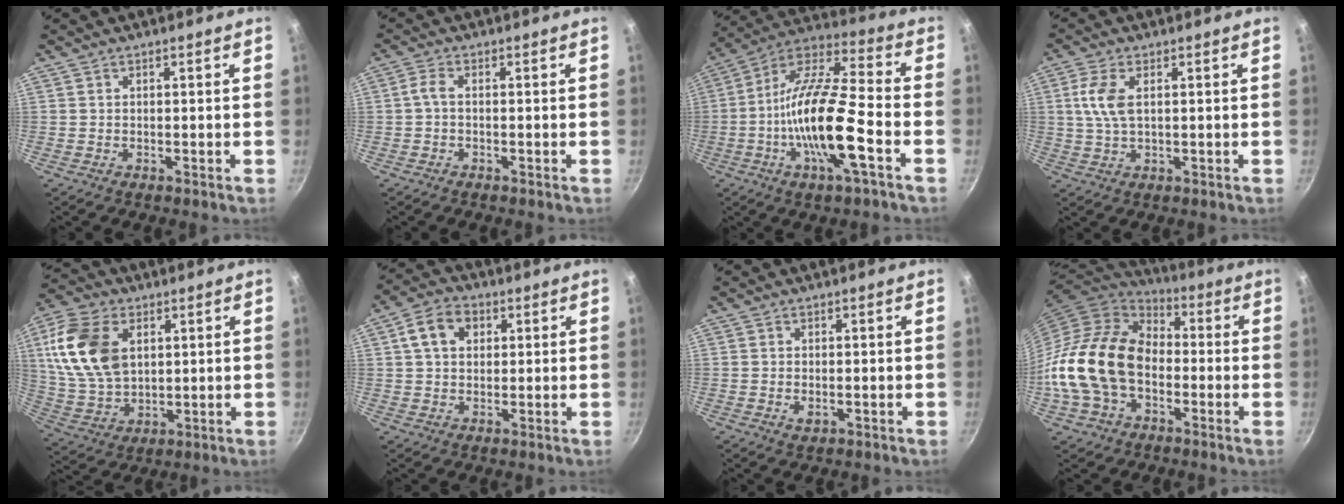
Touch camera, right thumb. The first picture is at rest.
{"total": 2.2, "force": [-0.4, 0.9, 2.0], "torque": [-0.055, 0.009, -0.013]}
{"total": 15.0, "force": [-4.4, 3.5, 13.9], "torque": [-0.253, 0.034, -0.094]}
{"total": 5.9, "force": [1.3, 2.8, 5.1], "torque": [-0.111, 0.004, 0.024]}
{"total": 16.8, "force": [4.4, 11.0, 11.9], "torque": [-0.216, -0.009, 0.092]}
{"total": 7.6, "force": [2.3, 5.6, 4.5], "torque": [-0.065, 0.009, 0.030]}
{"total": 1.9, "force": [-0.3, 1.2, 1.4], "torque": [-0.024, -0.003, -0.004]}
{"total": 19.8, "force": [-3.3, 13.9, 13.8], "torque": [-0.236, 0.041, -0.076]}